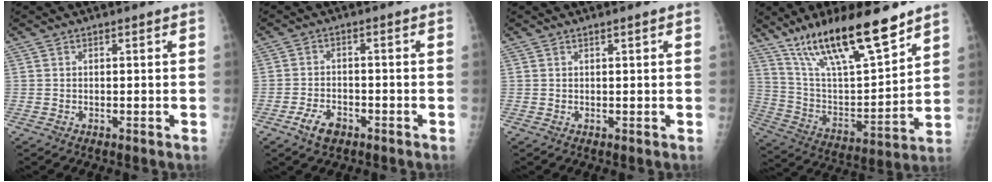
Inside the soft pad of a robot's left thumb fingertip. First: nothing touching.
{"total": 4.6, "force": [-2.8, 2.6, 2.6], "torque": [-0.046, 0.016, -0.046]}
{"total": 0.8, "force": [0.4, 0.0, 0.7], "torque": [-0.012, 0.001, 0.007]}
{"total": 21.9, "force": [15.5, 5.1, 14.6], "torque": [-0.232, -0.064, 0.281]}